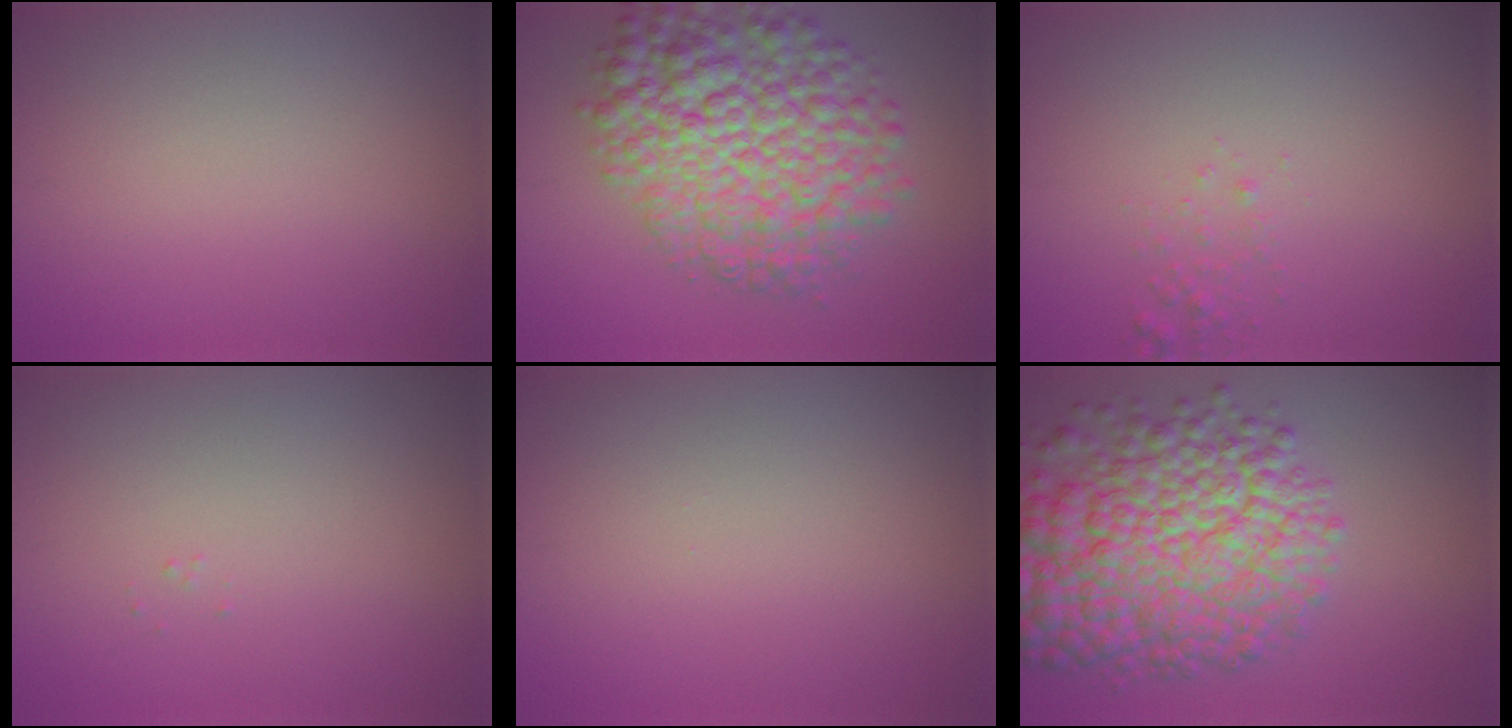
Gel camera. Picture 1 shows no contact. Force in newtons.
{"total": 9.9, "press": 9.9, "slide": 0.2}
{"total": 0.9, "press": 0.9, "slide": 0.1}
{"total": 0.0}
{"total": 0.0}
{"total": 12.4, "press": 12.4, "slide": 0.4}